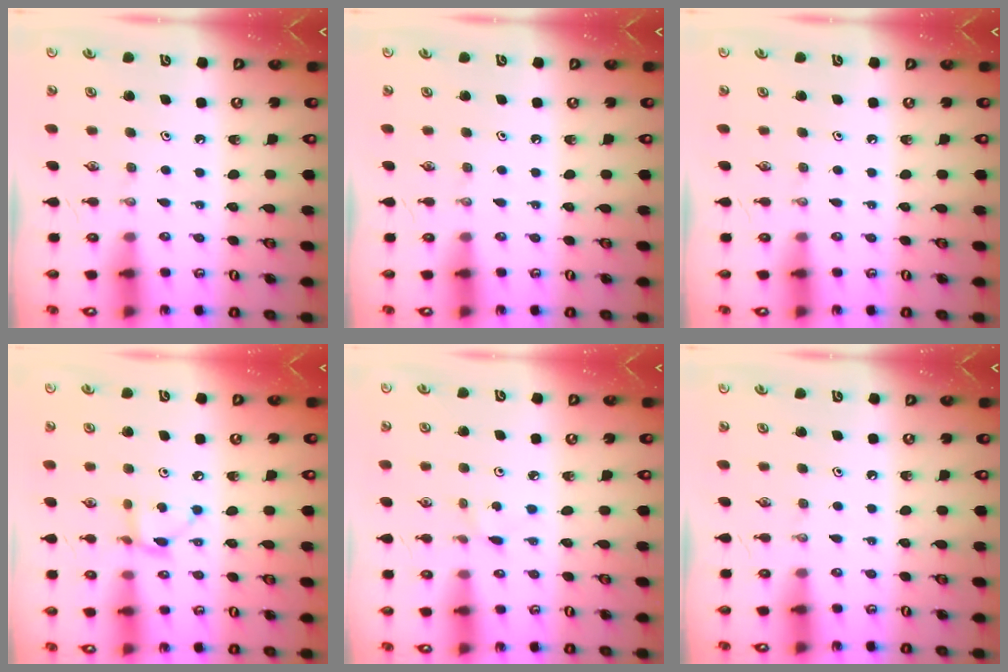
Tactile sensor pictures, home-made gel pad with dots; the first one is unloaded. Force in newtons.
{"total": 0.0}
{"total": 0.0}
{"total": 6.3, "press": 6.3, "slide": 0.2}
{"total": 1.0, "press": 1.0, "slide": 0.1}
{"total": 0.0}